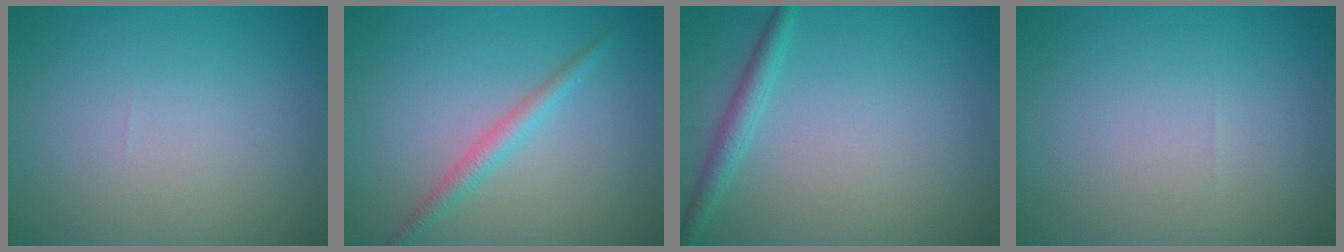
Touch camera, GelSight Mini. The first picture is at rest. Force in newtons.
{"total": 2.1, "press": 2.1, "slide": 0.0}
{"total": 2.0, "press": 2.0, "slide": 0.1}
{"total": 0.0}